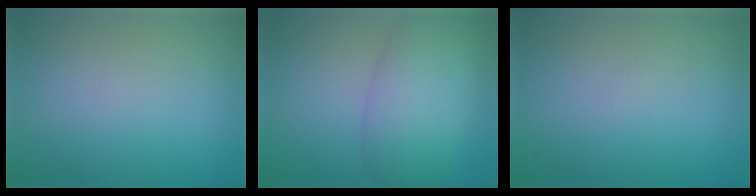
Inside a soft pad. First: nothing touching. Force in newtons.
{"total": 6.3, "press": 6.3, "slide": 0.2}
{"total": 0.0}